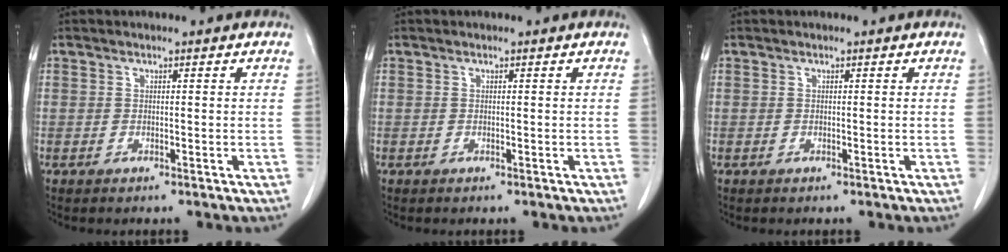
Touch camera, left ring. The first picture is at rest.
{"total": 0.0}
{"total": 0.0}